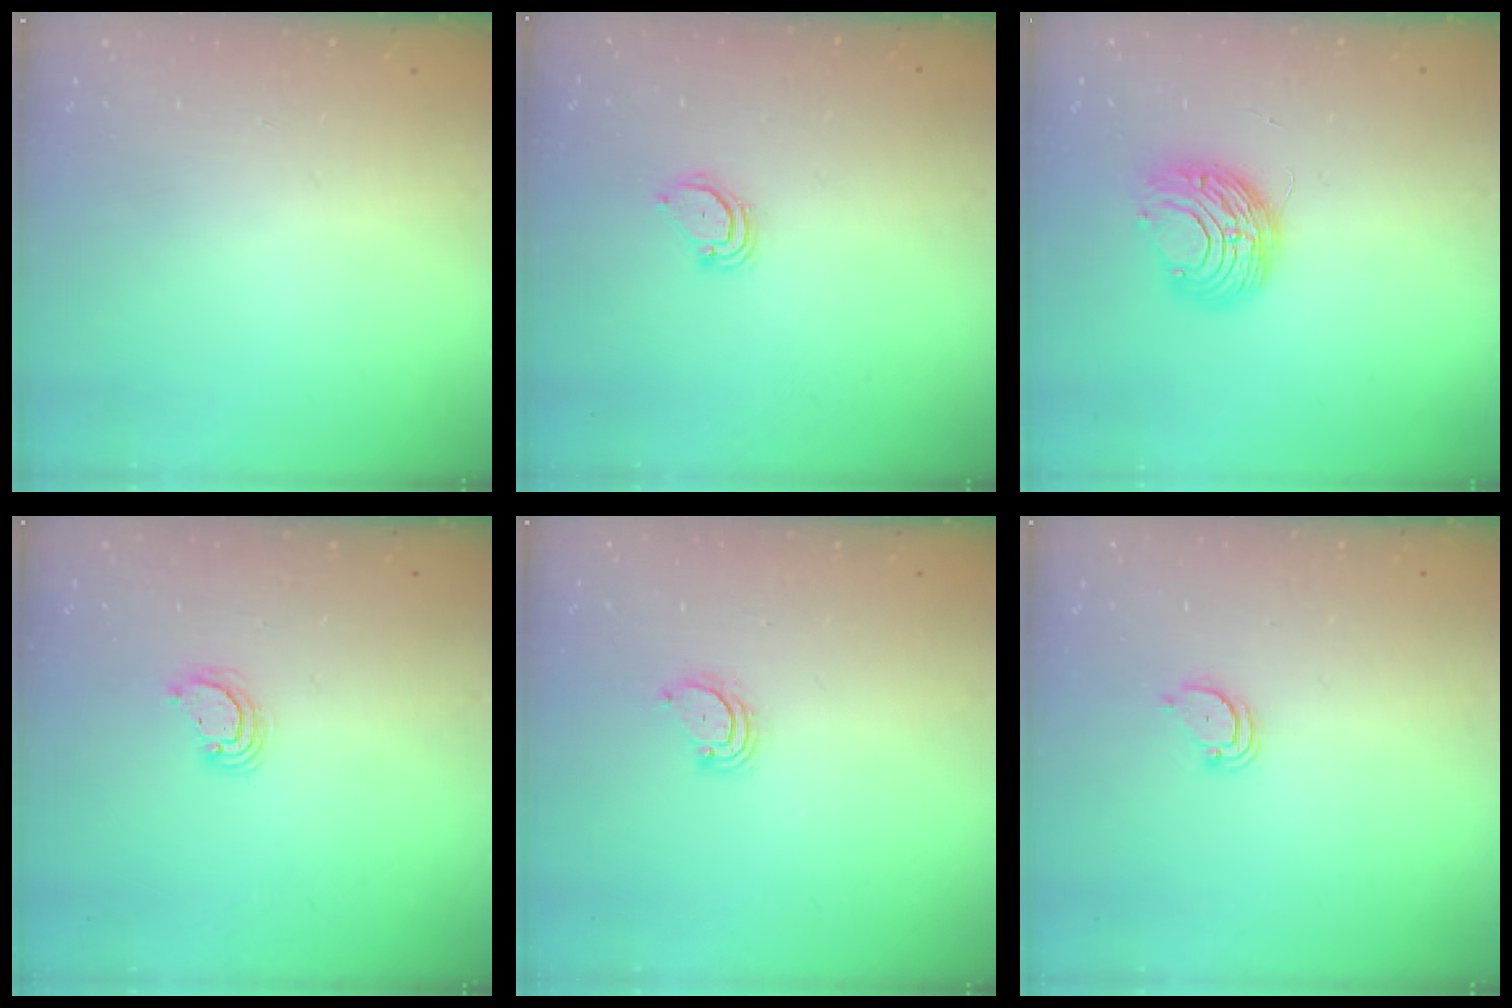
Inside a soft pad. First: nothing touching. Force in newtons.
{"total": 3.4, "press": 3.4, "slide": 0.2}
{"total": 10.0, "press": 10.0, "slide": 0.7}
{"total": 3.7, "press": 3.7, "slide": 0.3}
{"total": 2.3, "press": 2.3, "slide": 0.2}
{"total": 2.1, "press": 2.1, "slide": 0.2}